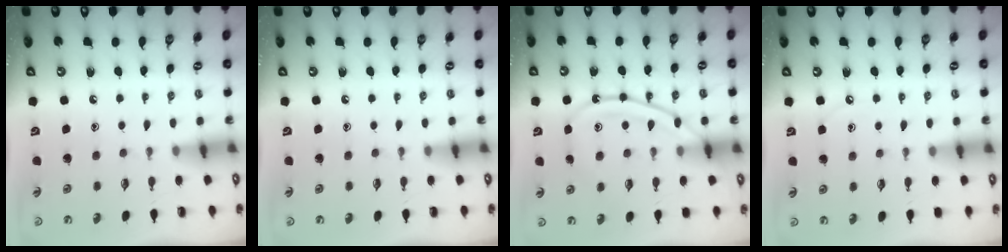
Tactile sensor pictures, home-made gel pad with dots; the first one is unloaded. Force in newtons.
{"total": 0.0}
{"total": 11.9, "press": 11.9, "slide": 1.4}
{"total": 3.6, "press": 3.6, "slide": 0.5}